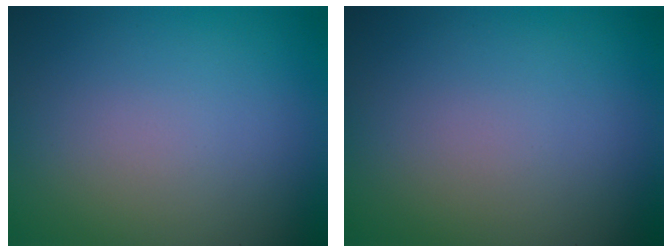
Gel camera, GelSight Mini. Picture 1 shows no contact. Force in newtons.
{"total": 0.0}